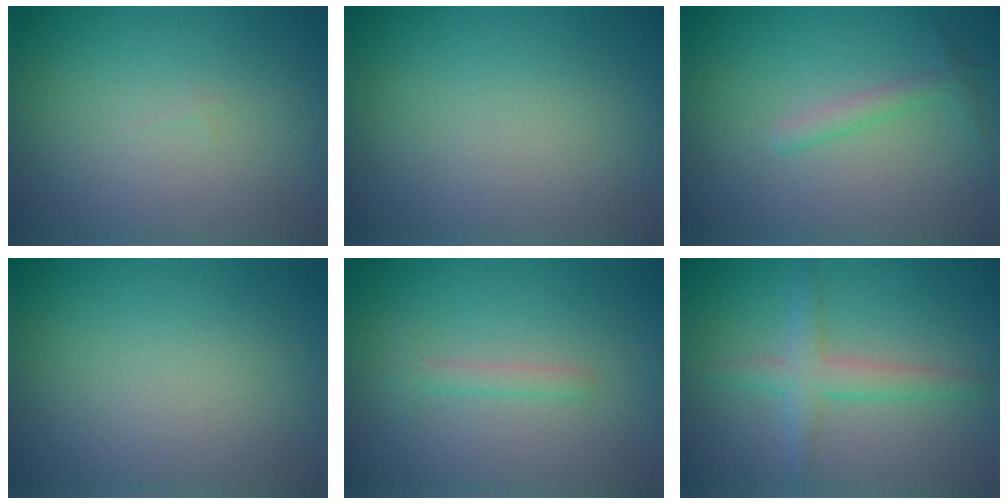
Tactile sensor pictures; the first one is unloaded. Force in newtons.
{"total": 0.0}
{"total": 1.4, "press": 1.4, "slide": 0.1}
{"total": 0.0}
{"total": 1.2, "press": 1.2, "slide": 0.1}
{"total": 2.7, "press": 2.7, "slide": 0.2}